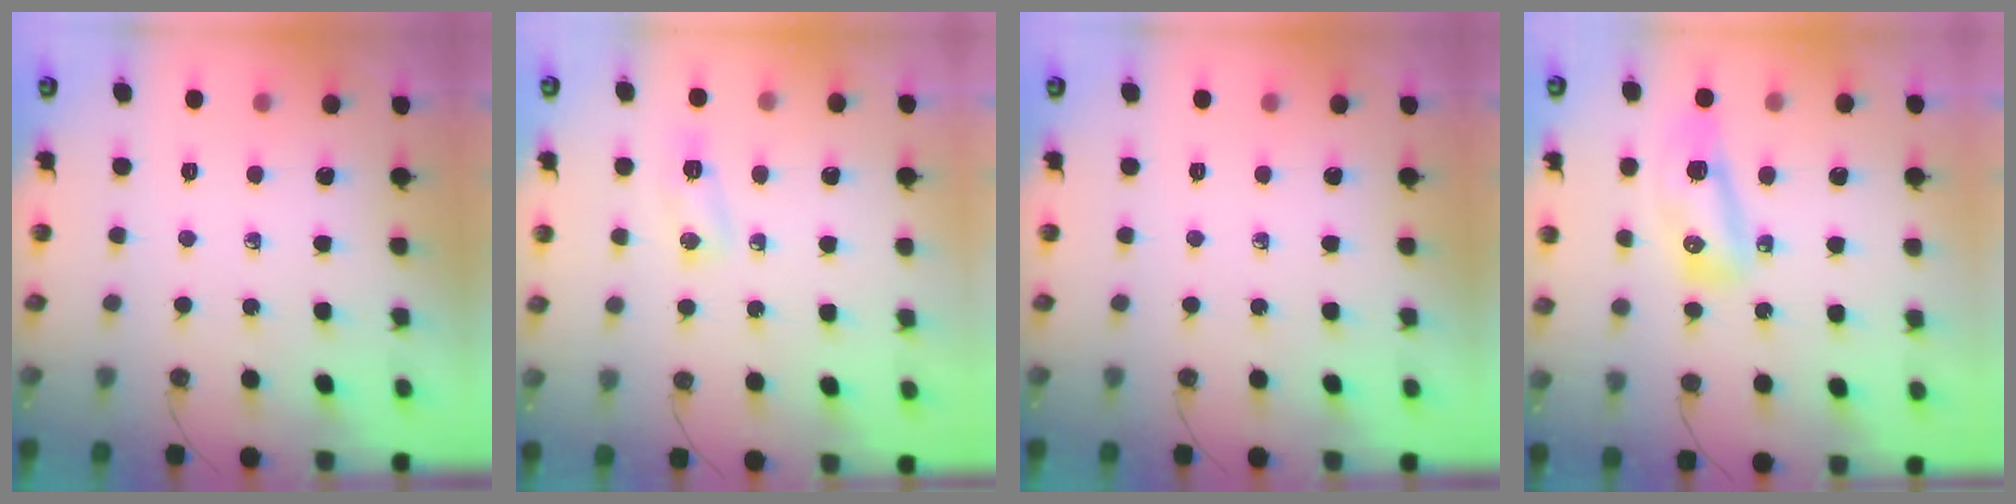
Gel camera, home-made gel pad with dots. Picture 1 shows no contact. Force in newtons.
{"total": 4.7, "press": 4.6, "slide": 0.6}
{"total": 0.0}
{"total": 9.2, "press": 9.1, "slide": 1.3}